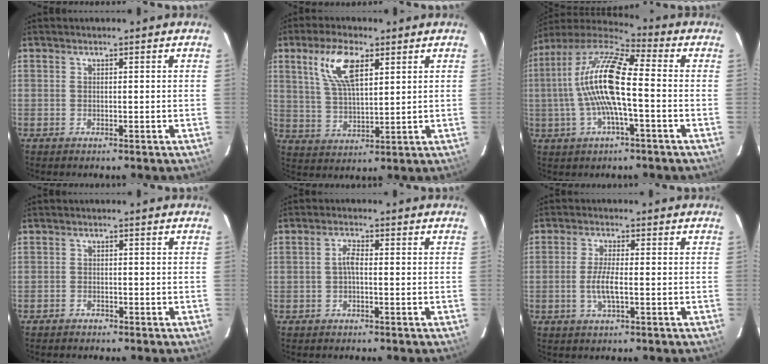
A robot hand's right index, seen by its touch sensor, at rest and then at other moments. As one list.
[{"total": 9.9, "force": [4.6, 3.8, 7.8], "torque": [-0.156, 0.012, 0.094]}, {"total": 15.8, "force": [-1.0, 3.6, 15.3], "torque": [-0.285, 0.008, -0.027]}, {"total": 1.4, "force": [-1.2, 0.7, 0.0], "torque": [-0.006, 0.006, -0.022]}, {"total": 2.0, "force": [-0.4, 0.6, 1.9], "torque": [-0.039, 0.008, -0.010]}, {"total": 4.6, "force": [-1.0, 0.8, 4.4], "torque": [-0.088, -0.003, -0.018]}]